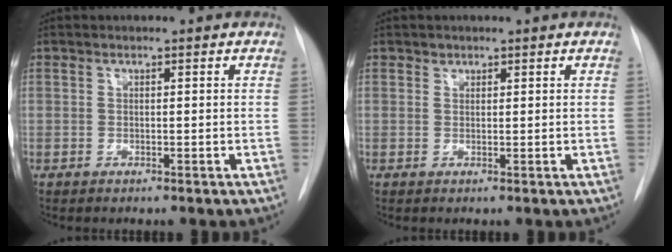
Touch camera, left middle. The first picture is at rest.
{"total": 0.7, "force": [0.6, 0.3, -0.1], "torque": [0.005, -0.004, 0.007]}